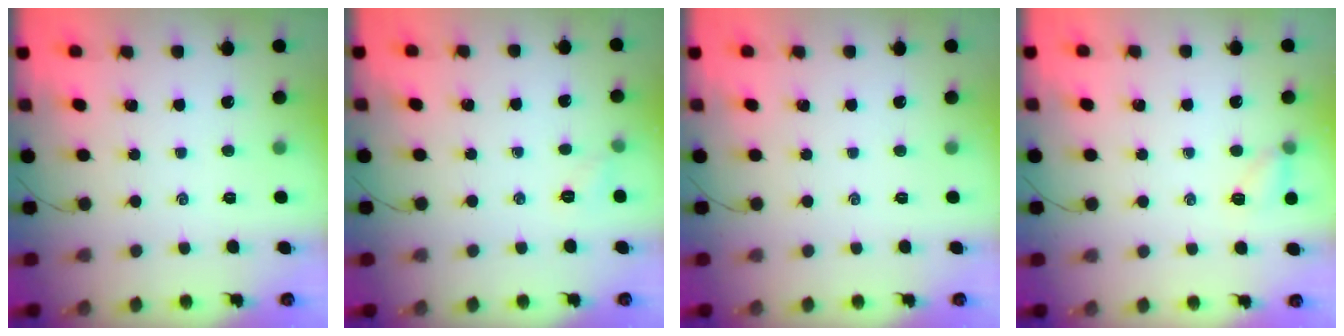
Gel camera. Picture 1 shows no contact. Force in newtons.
{"total": 4.8, "press": 4.5, "slide": 1.4}
{"total": 0.0}
{"total": 5.4, "press": 5.2, "slide": 1.2}